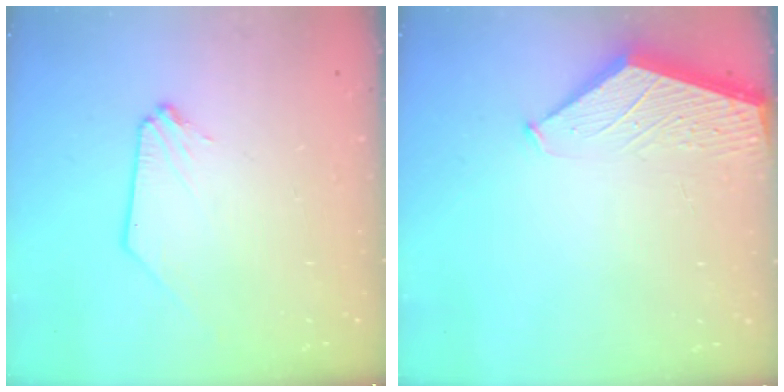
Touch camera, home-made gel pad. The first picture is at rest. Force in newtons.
{"total": 1.6, "press": 1.6, "slide": 0.2}